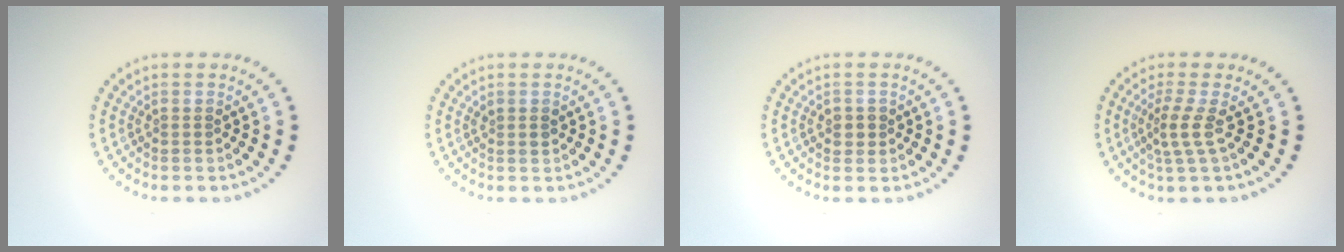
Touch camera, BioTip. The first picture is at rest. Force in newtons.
{"total": 0.8, "press": 0.8, "slide": 0.2}
{"total": 1.2, "press": 1.2, "slide": 0.4}
{"total": 2.3, "press": 1.5, "slide": 1.7}